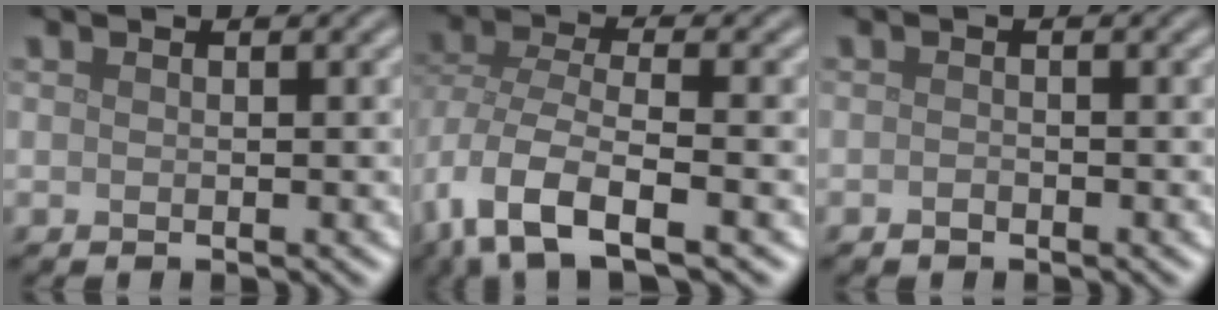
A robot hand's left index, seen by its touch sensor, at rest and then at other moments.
{"total": 8.1, "force": [-3.5, 3.8, 6.3], "torque": [-0.132, -0.011, -0.070]}
{"total": 0.6, "force": [-0.4, 0.4, 0.3], "torque": [-0.006, -0.002, -0.008]}